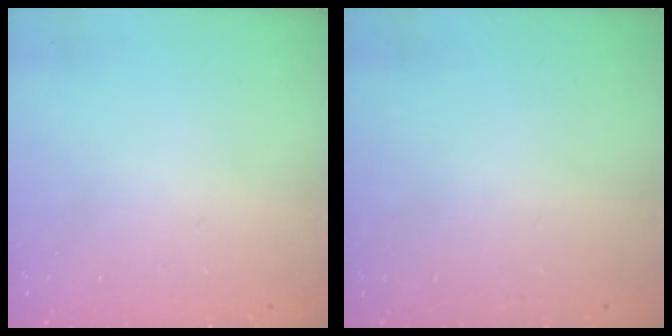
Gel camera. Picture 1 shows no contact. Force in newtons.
{"total": 0.0}